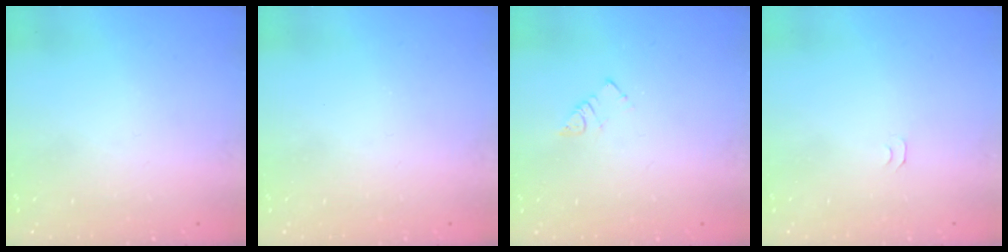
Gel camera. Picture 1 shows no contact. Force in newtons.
{"total": 1.8, "press": 1.8, "slide": 0.4}
{"total": 2.5, "press": 2.5, "slide": 0.1}
{"total": 5.1, "press": 5.1, "slide": 0.5}